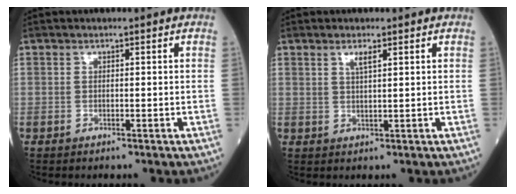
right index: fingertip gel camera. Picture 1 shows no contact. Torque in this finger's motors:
{"motor_torque": [-0.07, -0.02, 0.00, 0.04]}